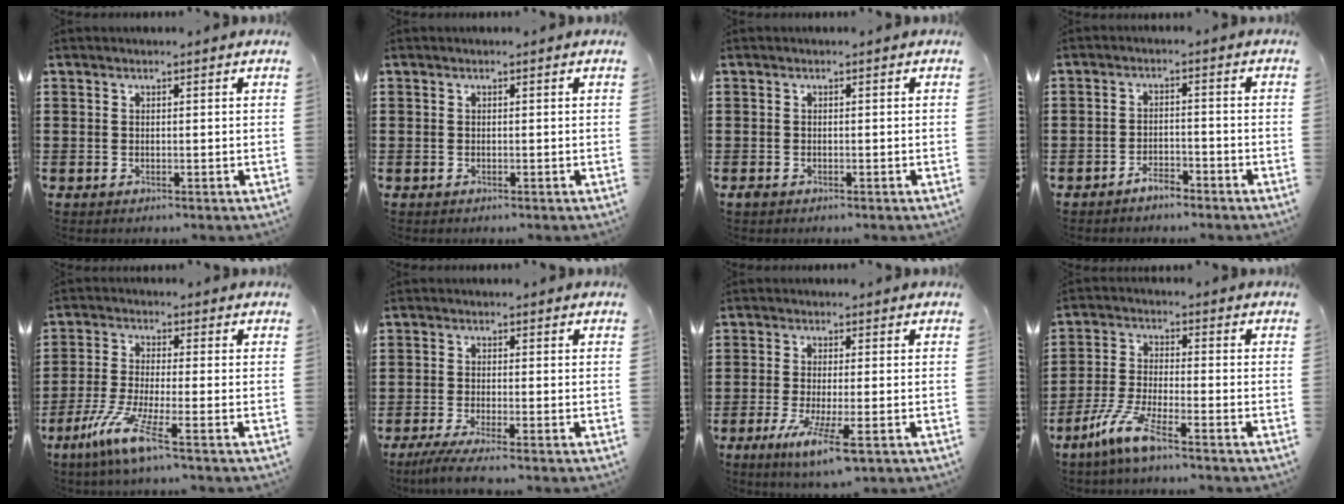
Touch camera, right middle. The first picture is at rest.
{"total": 0.0}
{"total": 0.6, "force": [-0.4, 0.3, 0.2], "torque": [-0.005, -0.001, -0.009]}
{"total": 2.7, "force": [-2.6, 0.5, 0.7], "torque": [-0.018, 0.002, -0.051]}
{"total": 7.4, "force": [-4.3, 0.4, 6.1], "torque": [-0.132, -0.017, -0.081]}
{"total": 3.0, "force": [-2.3, -0.3, 1.9], "torque": [-0.046, -0.015, -0.045]}
{"total": 6.2, "force": [-2.7, 0.6, 5.5], "torque": [-0.111, -0.019, -0.046]}
{"total": 7.0, "force": [-4.8, 0.6, 5.0], "torque": [-0.120, -0.016, -0.094]}